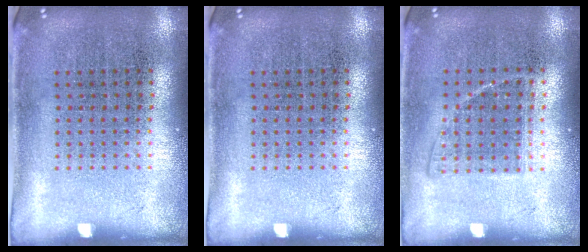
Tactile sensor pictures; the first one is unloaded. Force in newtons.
{"total": 0.0}
{"total": 0.8, "press": 0.8, "slide": 0.3}